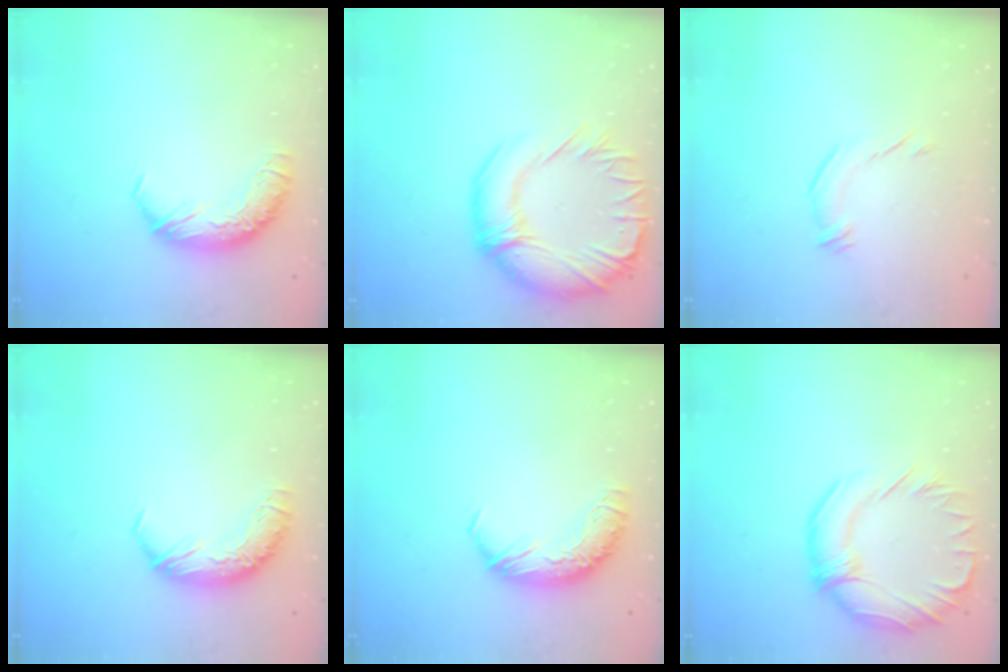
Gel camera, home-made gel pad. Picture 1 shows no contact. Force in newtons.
{"total": 11.7, "press": 11.1, "slide": 3.7}
{"total": 4.7, "press": 4.6, "slide": 1.0}
{"total": 0.0}
{"total": 0.0}
{"total": 5.6, "press": 5.0, "slide": 2.5}